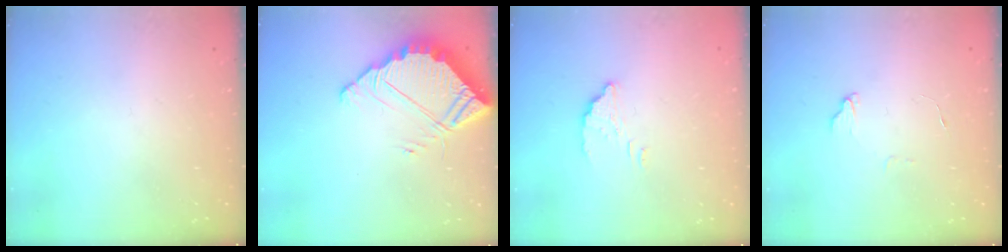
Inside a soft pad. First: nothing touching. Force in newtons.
{"total": 5.9, "press": 5.9, "slide": 0.2}
{"total": 2.9, "press": 2.9, "slide": 0.3}
{"total": 4.3, "press": 4.3, "slide": 0.5}